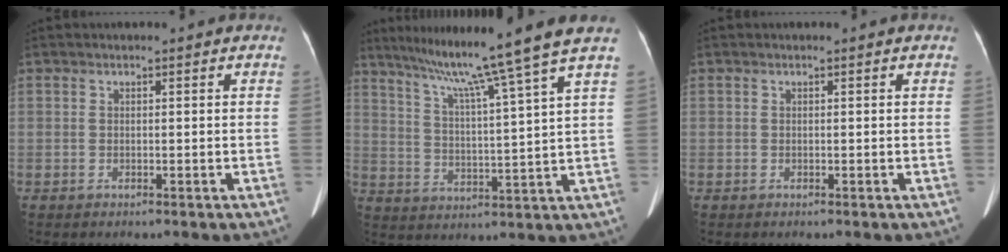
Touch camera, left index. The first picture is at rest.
{"total": 14.3, "force": [11.1, -3.3, 8.4], "torque": [-0.134, -0.016, 0.166]}
{"total": 0.0}